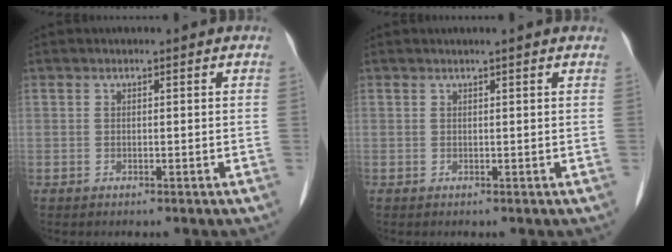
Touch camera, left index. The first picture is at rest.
{"total": 2.1, "force": [1.8, 0.0, 1.0], "torque": [-0.014, 0.018, 0.021]}